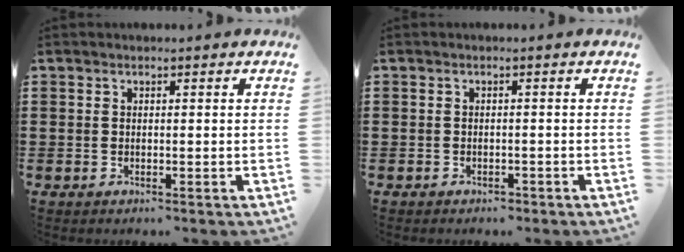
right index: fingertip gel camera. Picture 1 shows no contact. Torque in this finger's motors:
{"motor_torque": [-0.01, -0.03, -0.02, 0.00]}